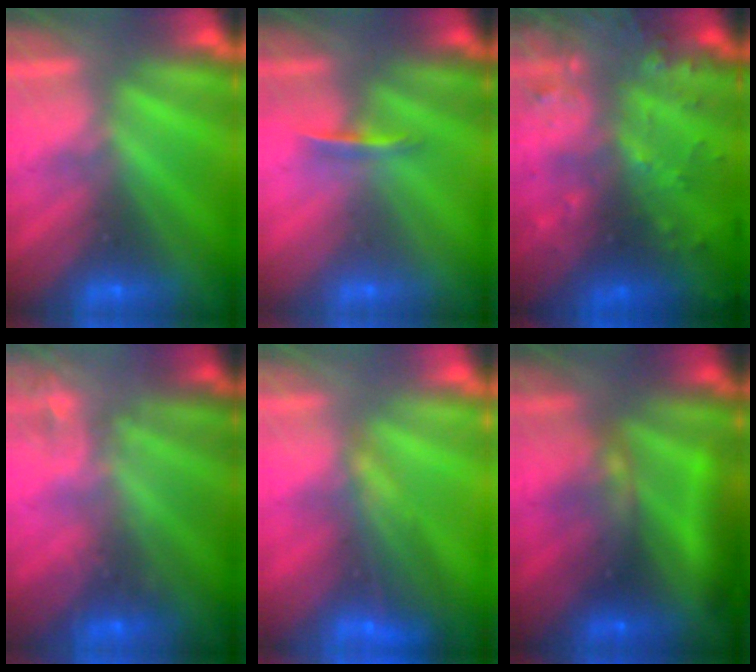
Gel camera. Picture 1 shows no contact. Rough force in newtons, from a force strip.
{"total": 1.2}
{"total": 6.1}
{"total": 2.1}
{"total": 11.5}
{"total": 7.4}